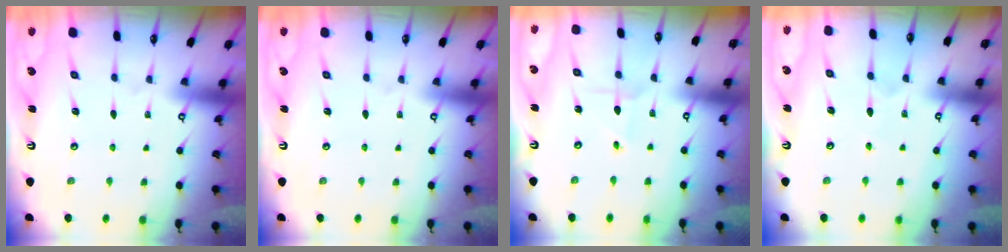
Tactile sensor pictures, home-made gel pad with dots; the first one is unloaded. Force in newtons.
{"total": 0.0}
{"total": 1.7, "press": 1.7, "slide": 0.1}
{"total": 3.7, "press": 3.7, "slide": 0.4}